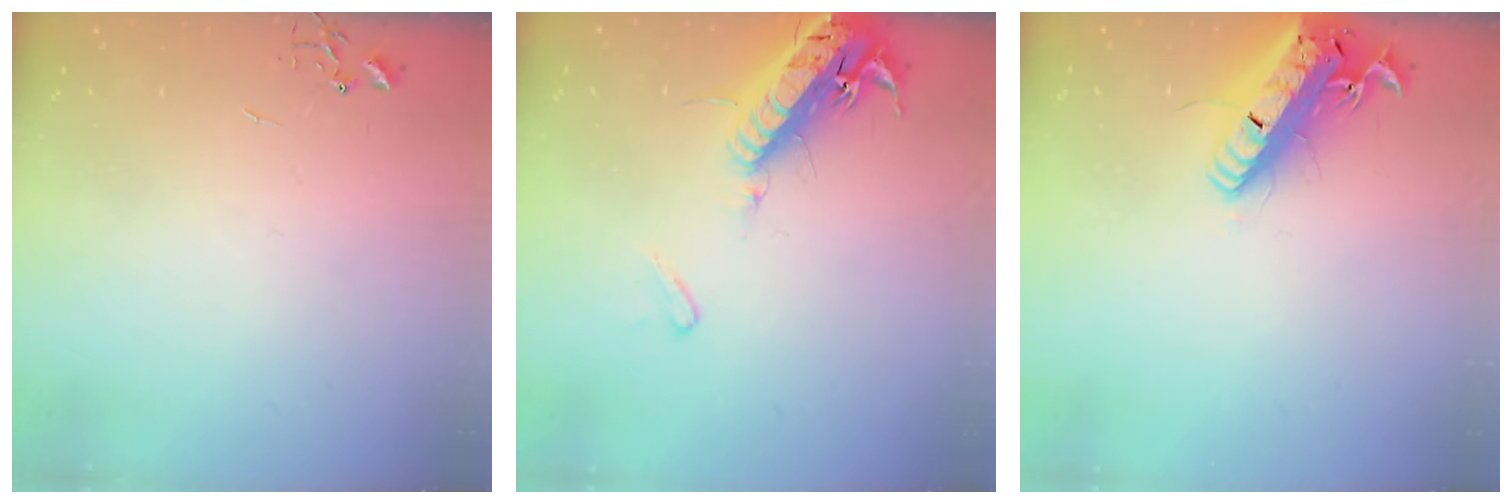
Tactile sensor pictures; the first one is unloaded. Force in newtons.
{"total": 17.4, "press": 16.9, "slide": 4.1}
{"total": 21.8, "press": 21.4, "slide": 4.2}